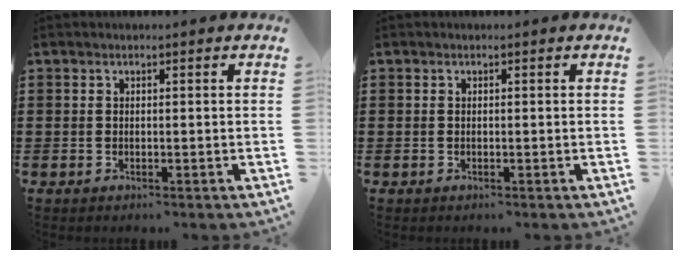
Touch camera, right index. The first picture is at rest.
{"total": 0.0}